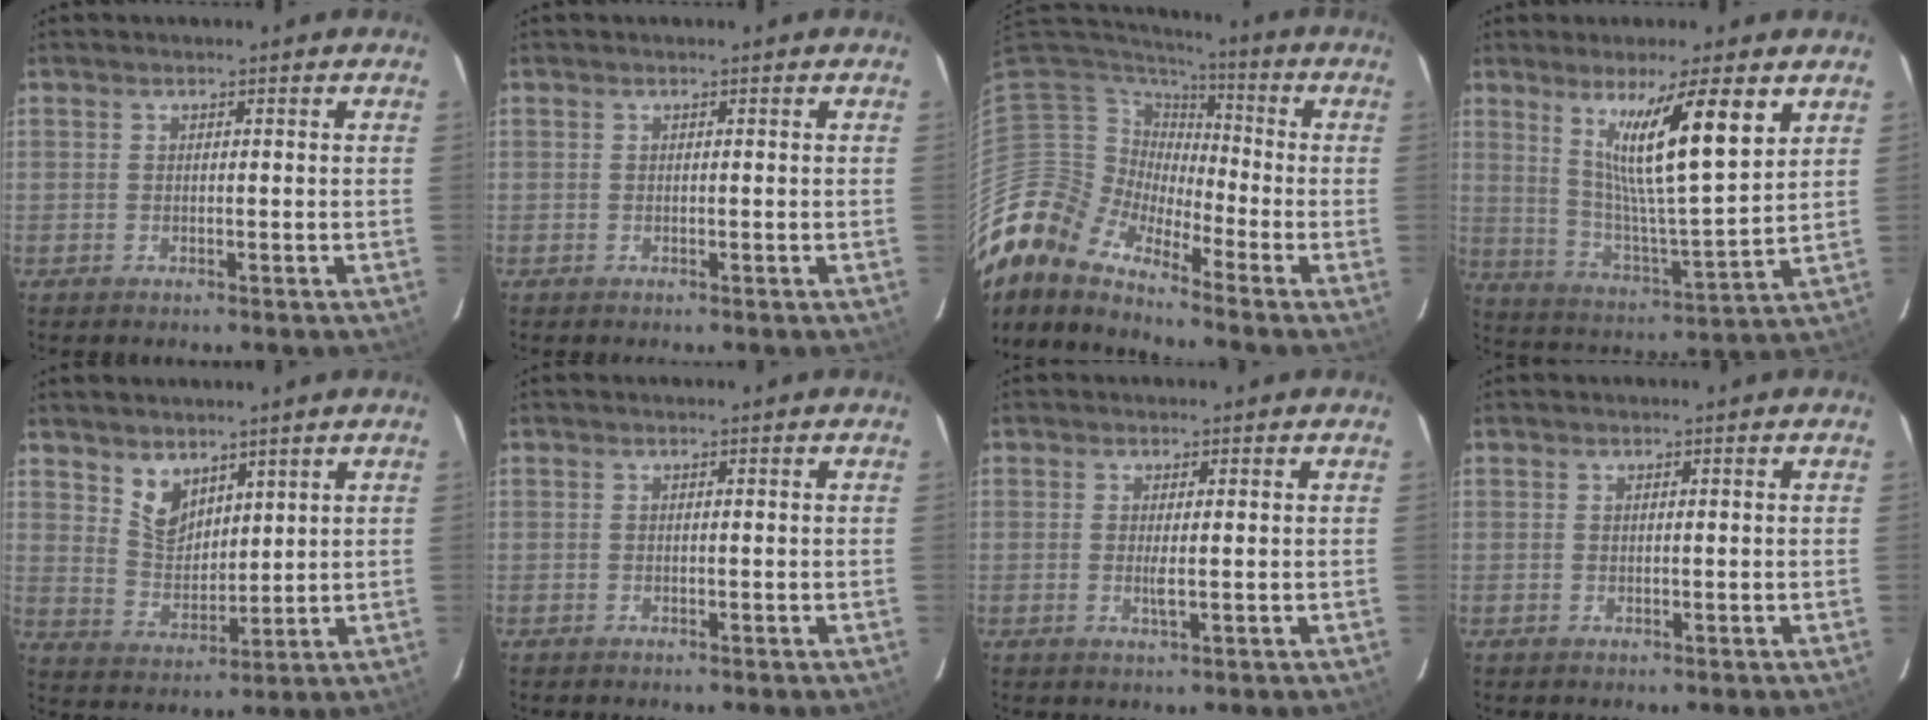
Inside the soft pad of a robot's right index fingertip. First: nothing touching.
{"total": 0.0}
{"total": 9.9, "force": [-8.9, 3.3, 2.9], "torque": [-0.051, 0.011, -0.197]}
{"total": 15.5, "force": [7.9, 0.7, 13.3], "torque": [-0.216, -0.012, 0.147]}
{"total": 6.6, "force": [4.6, 3.8, 2.7], "torque": [-0.040, 0.001, 0.097]}
{"total": 0.0}
{"total": 2.3, "force": [0.2, -0.1, 2.3], "torque": [-0.039, -0.005, 0.003]}
{"total": 0.7, "force": [0.6, -0.1, 0.3], "torque": [-0.006, 0.000, 0.008]}